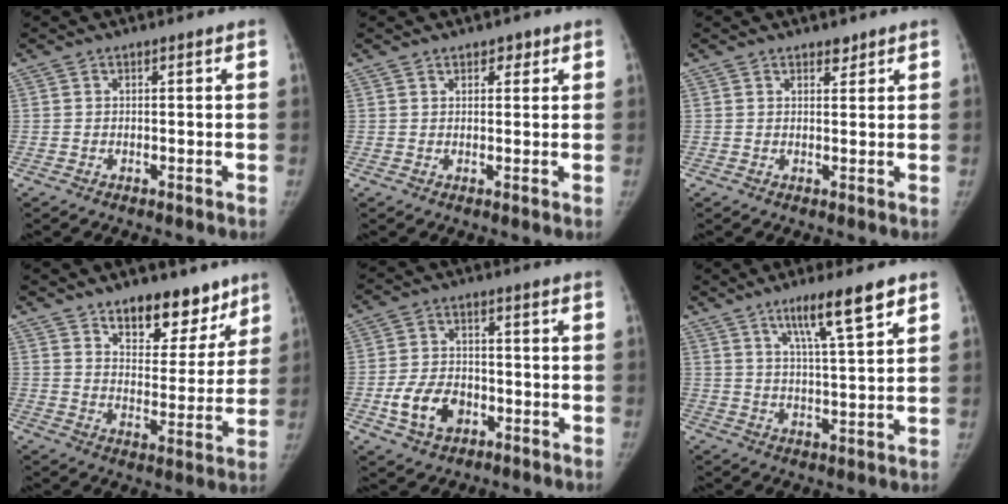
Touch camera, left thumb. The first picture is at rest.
{"total": 1.9, "force": [1.2, 1.3, 0.8], "torque": [0.009, -0.004, 0.013]}
{"total": 1.6, "force": [1.3, 0.9, 0.5], "torque": [0.007, -0.008, 0.017]}
{"total": 13.3, "force": [9.5, 6.7, 6.4], "torque": [-0.033, -0.059, 0.146]}
{"total": 8.8, "force": [-3.1, 6.3, 5.3], "torque": [-0.083, 0.017, -0.053]}
{"total": 10.2, "force": [6.3, 1.2, 7.9], "torque": [-0.126, -0.028, 0.107]}